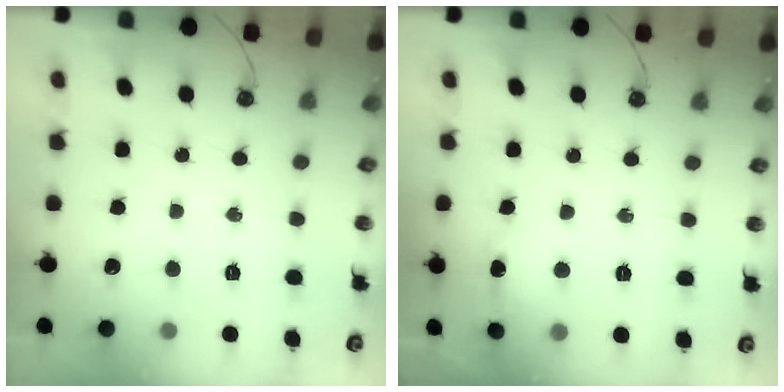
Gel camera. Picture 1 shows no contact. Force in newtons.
{"total": 6.6, "press": 6.6, "slide": 0.7}